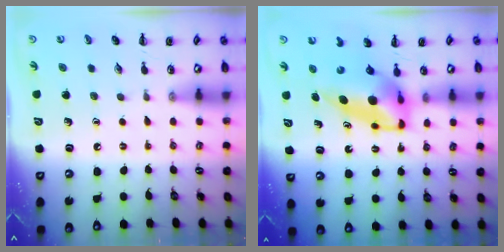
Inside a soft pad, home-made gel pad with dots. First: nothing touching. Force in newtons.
{"total": 7.1, "press": 6.9, "slide": 1.8}